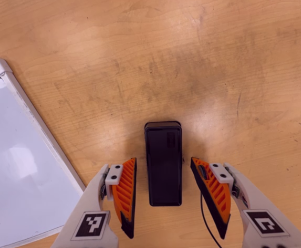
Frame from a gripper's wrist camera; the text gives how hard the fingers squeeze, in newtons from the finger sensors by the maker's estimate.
{"total": 0.0}